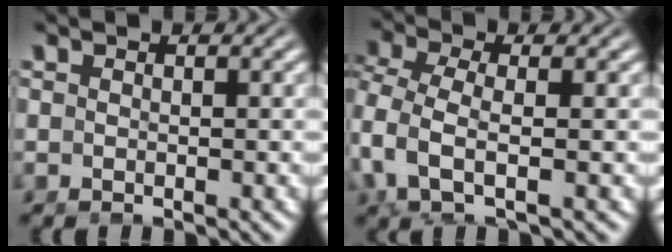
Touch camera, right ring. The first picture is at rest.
{"total": 4.7, "force": [0.0, 2.6, 3.8], "torque": [-0.113, -0.027, 0.015]}